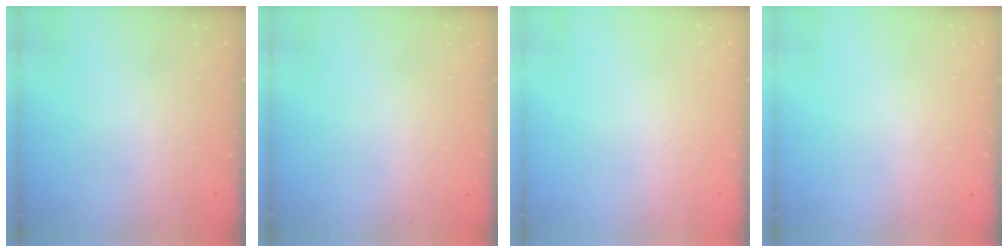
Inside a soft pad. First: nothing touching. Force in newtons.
{"total": 0.0}
{"total": 0.0}
{"total": 0.0}